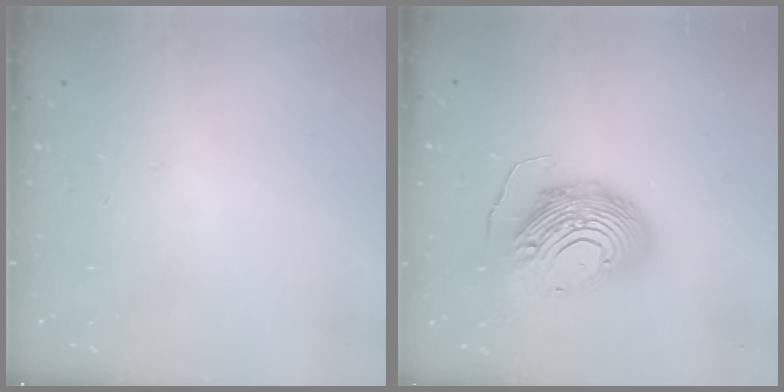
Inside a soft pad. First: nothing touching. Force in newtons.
{"total": 18.1, "press": 18.0, "slide": 1.6}